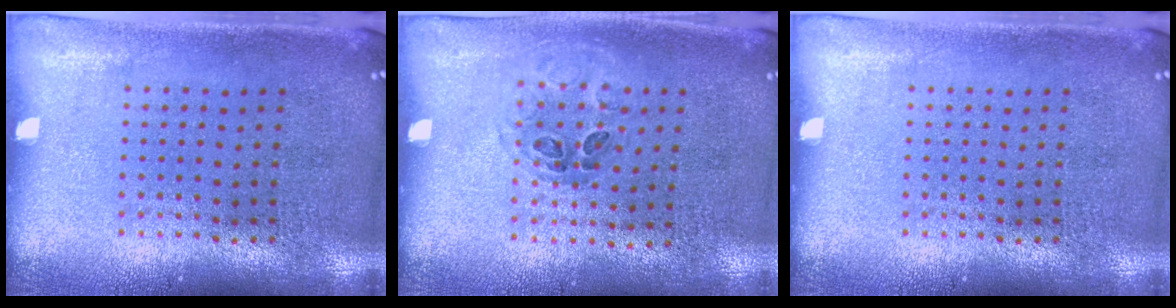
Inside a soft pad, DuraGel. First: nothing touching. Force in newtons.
{"total": 1.0, "press": 0.7, "slide": 0.7}
{"total": 0.0}